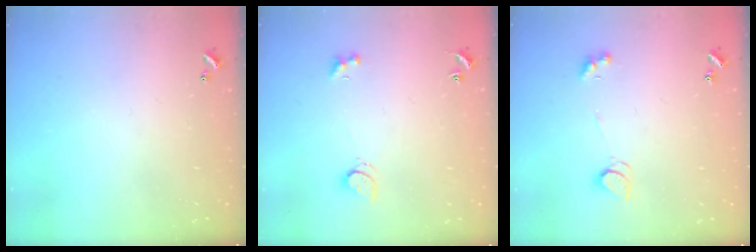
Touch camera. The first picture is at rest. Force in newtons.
{"total": 3.7, "press": 3.7, "slide": 0.8}
{"total": 2.5, "press": 2.4, "slide": 0.5}